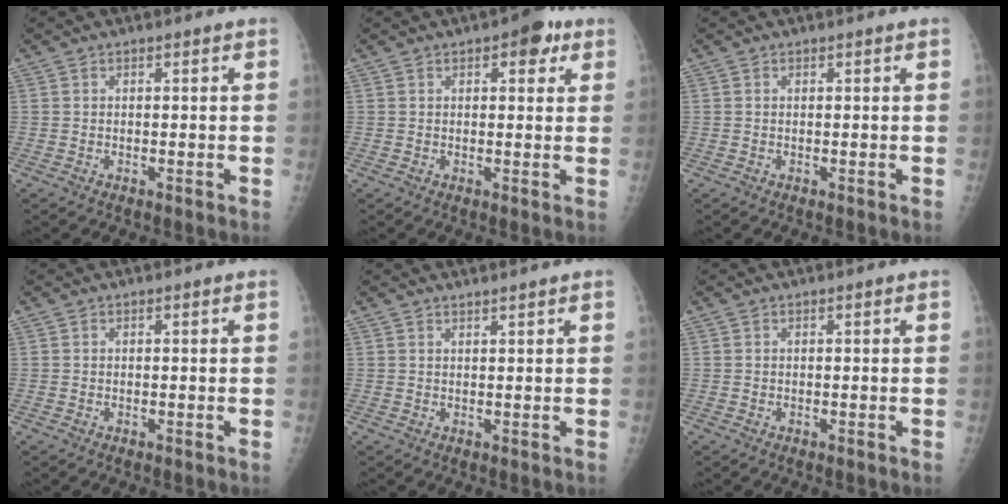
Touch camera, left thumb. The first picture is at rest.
{"total": 5.2, "force": [2.5, 2.6, 3.7], "torque": [-0.025, -0.004, 0.025]}
{"total": 0.0}
{"total": 0.0}
{"total": 1.3, "force": [1.2, -0.2, 0.5], "torque": [-0.006, -0.011, 0.022]}
{"total": 0.0}